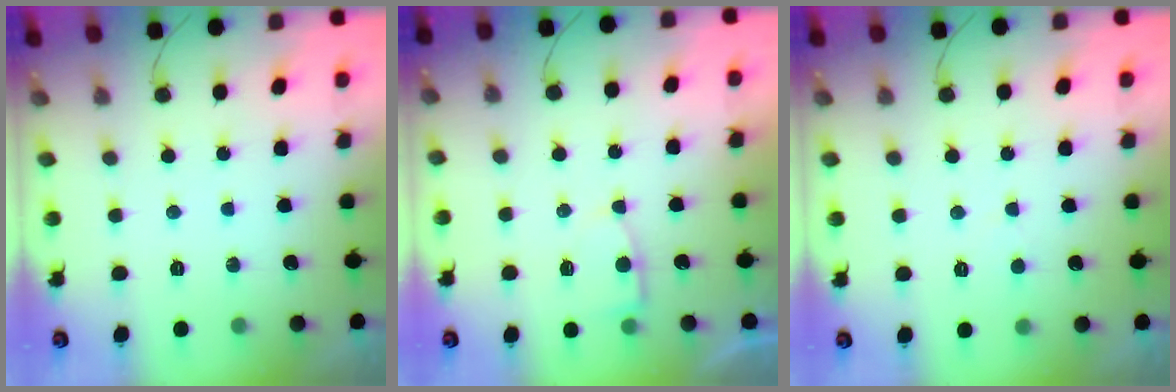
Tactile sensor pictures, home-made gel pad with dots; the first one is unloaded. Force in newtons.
{"total": 3.3, "press": 3.3, "slide": 0.4}
{"total": 2.8, "press": 2.8, "slide": 0.3}